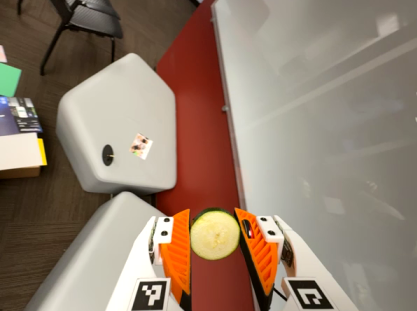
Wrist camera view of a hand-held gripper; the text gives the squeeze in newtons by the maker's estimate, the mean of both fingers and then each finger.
{"total": 9.3, "left": 9.8, "right": 8.8}